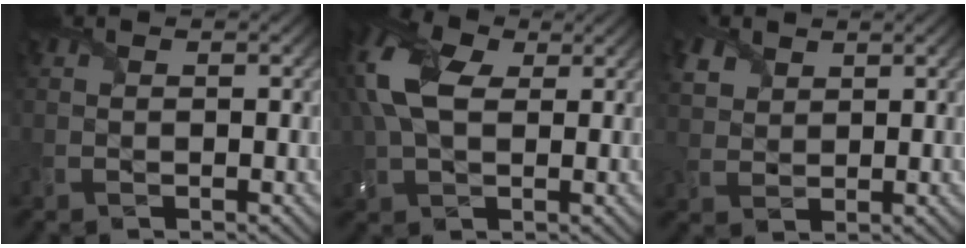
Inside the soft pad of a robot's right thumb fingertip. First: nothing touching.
{"total": 11.3, "force": [3.2, 6.7, 8.5], "torque": [-0.233, 0.024, 0.054]}
{"total": 3.4, "force": [2.2, 2.3, 1.3], "torque": [-0.052, 0.005, 0.045]}